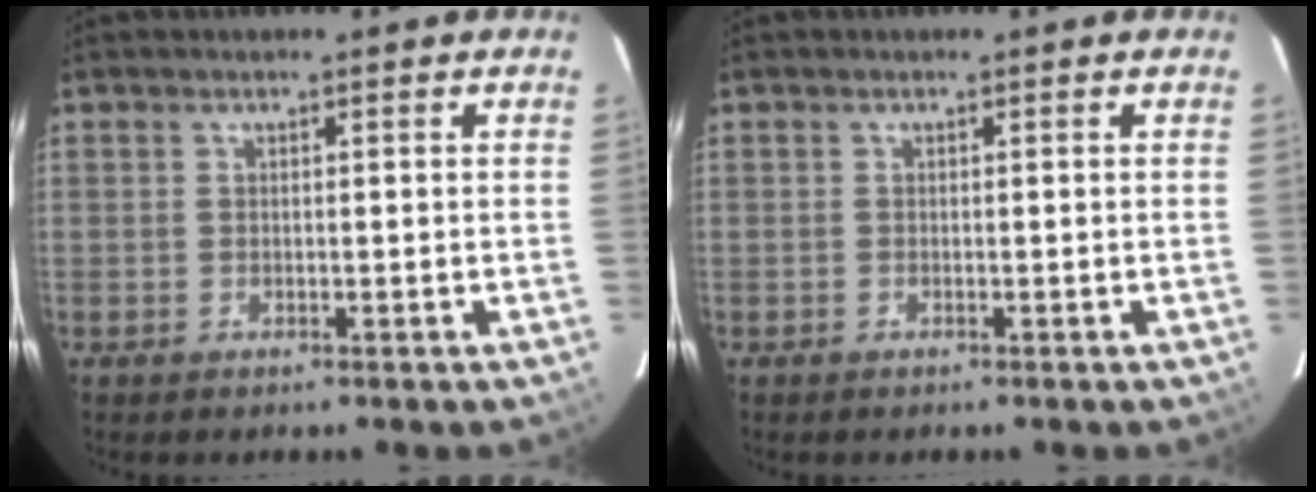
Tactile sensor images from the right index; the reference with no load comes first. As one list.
[{"total": 0.0}]